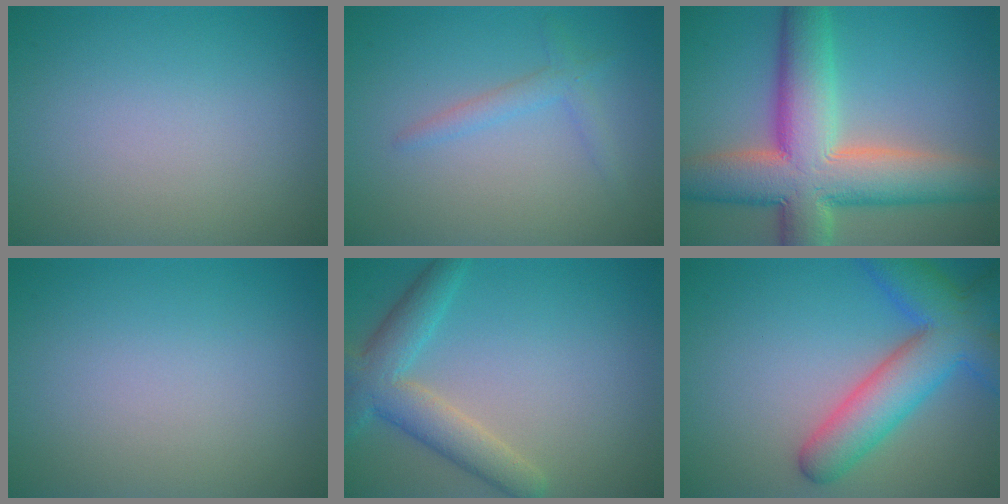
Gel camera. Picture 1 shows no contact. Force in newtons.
{"total": 1.6, "press": 1.6, "slide": 0.1}
{"total": 12.0, "press": 12.0, "slide": 1.1}
{"total": 0.0}
{"total": 4.9, "press": 4.9, "slide": 0.3}
{"total": 7.9, "press": 7.9, "slide": 0.4}